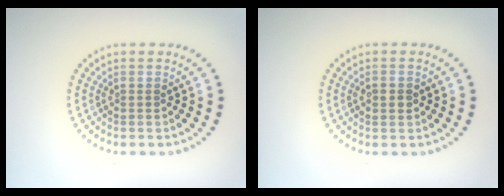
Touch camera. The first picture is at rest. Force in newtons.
{"total": 1.8, "press": 1.8, "slide": 0.3}